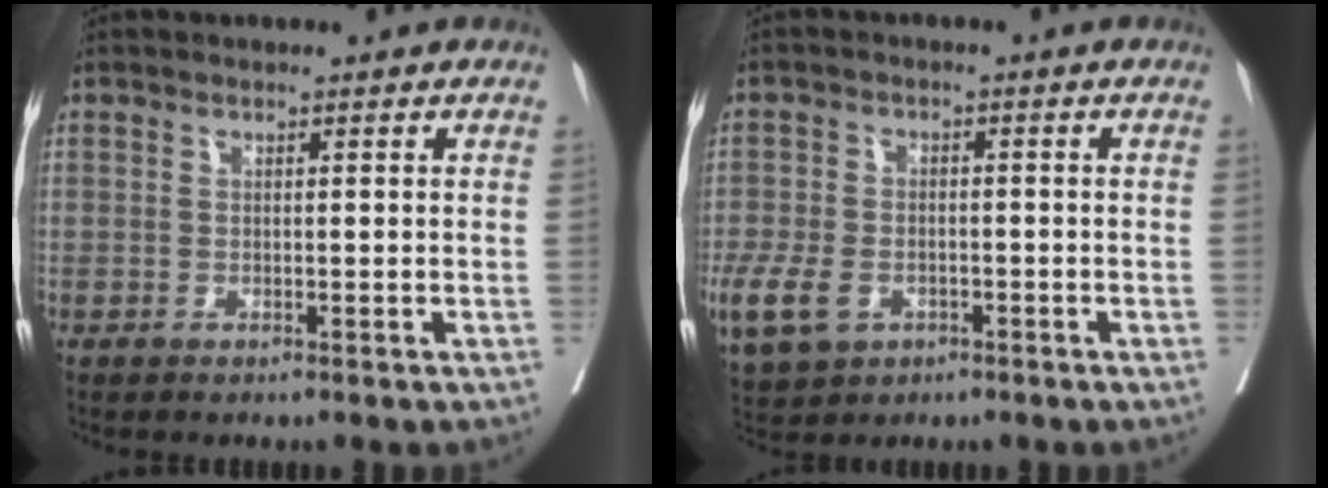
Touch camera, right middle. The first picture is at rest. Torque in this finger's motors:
{"motor_torque": [0.43, -0.37, 0.23, 0.06]}